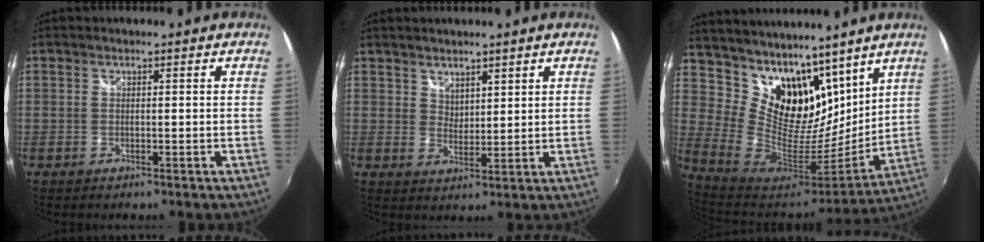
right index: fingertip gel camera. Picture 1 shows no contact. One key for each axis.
{"total": 3.4, "fx": 2.8, "fy": 1.7, "fz": 0.8, "tx": -0.005, "ty": 0.003, "tz": 0.052}
{"total": 21.0, "fx": 14.4, "fy": 12.3, "fz": 9.1, "tx": -0.202, "ty": -0.006, "tz": 0.274}